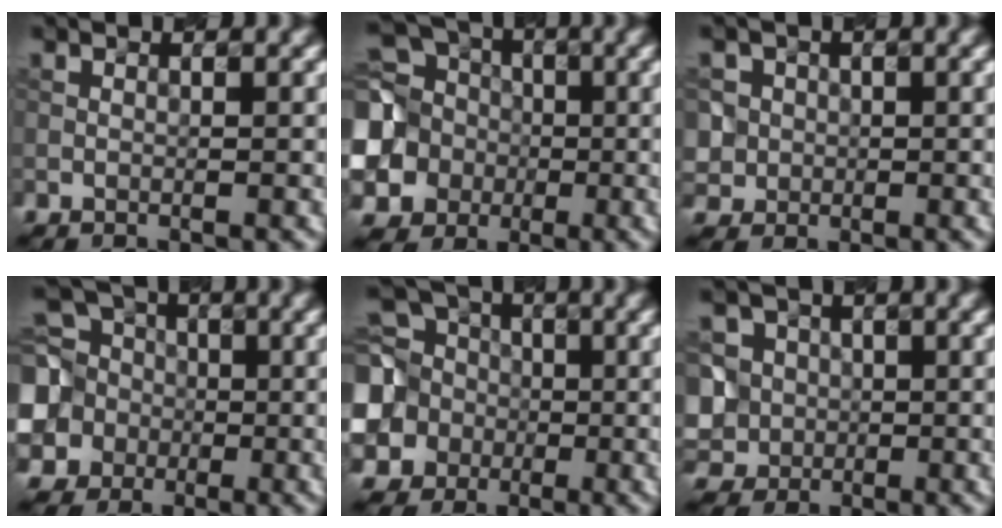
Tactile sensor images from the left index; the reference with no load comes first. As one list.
[{"total": 15.0, "force": [-0.1, 13.5, 6.4], "torque": [-0.183, 0.012, -0.037]}, {"total": 4.1, "force": [0.5, 4.0, 0.9], "torque": [-0.015, 0.022, 0.006]}, {"total": 11.5, "force": [0.3, 10.2, 5.1], "torque": [-0.149, 0.016, -0.024]}, {"total": 12.8, "force": [0.2, 11.4, 5.8], "torque": [-0.168, 0.014, -0.025]}, {"total": 9.7, "force": [-1.2, 8.9, 3.6], "torque": [-0.092, 0.012, -0.053]}]